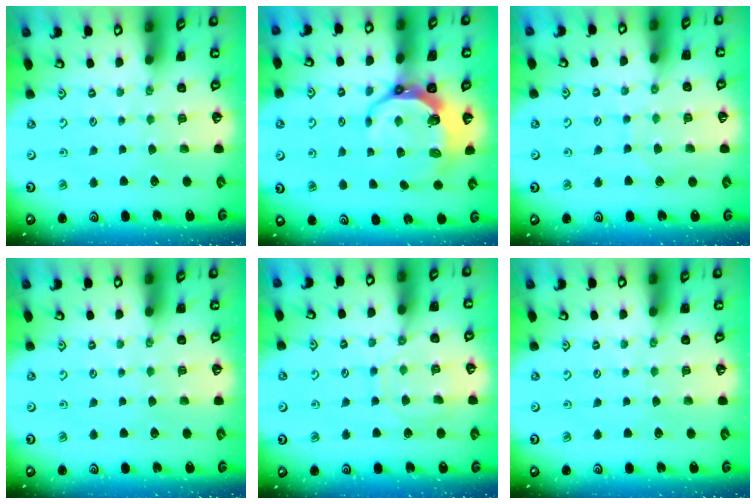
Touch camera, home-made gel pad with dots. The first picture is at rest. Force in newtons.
{"total": 9.6, "press": 8.7, "slide": 4.0}
{"total": 5.3, "press": 5.3, "slide": 0.7}
{"total": 0.0}
{"total": 9.2, "press": 9.2, "slide": 0.8}
{"total": 0.0}